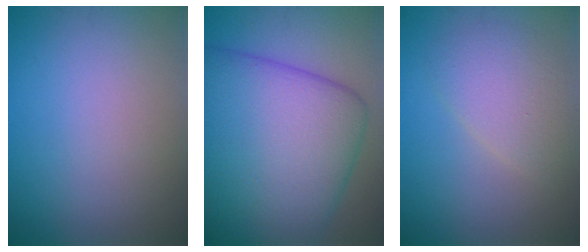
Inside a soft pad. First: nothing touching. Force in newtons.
{"total": 14.7, "press": 14.7, "slide": 0.5}
{"total": 3.2, "press": 3.2, "slide": 0.4}